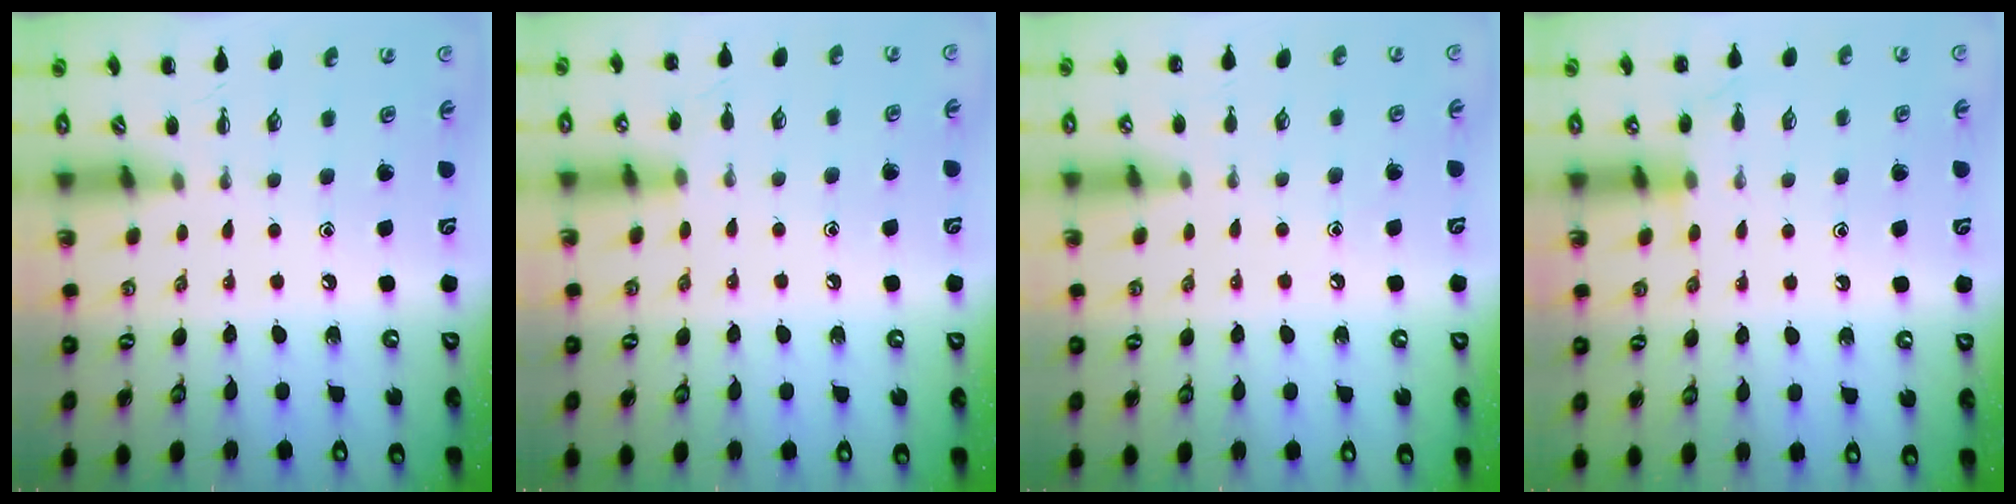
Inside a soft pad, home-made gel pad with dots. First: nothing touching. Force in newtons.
{"total": 7.7, "press": 7.3, "slide": 2.4}
{"total": 5.1, "press": 4.8, "slide": 1.7}
{"total": 7.1, "press": 7.0, "slide": 1.4}